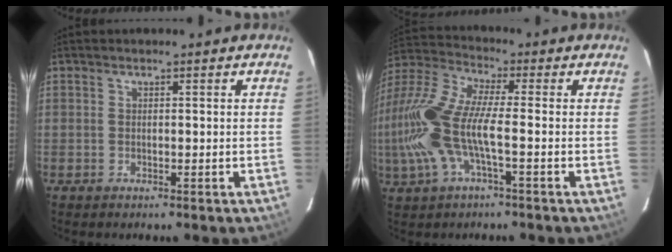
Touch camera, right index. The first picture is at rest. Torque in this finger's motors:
{"motor_torque": [1.27, -0.87, 1.06, 0.21]}